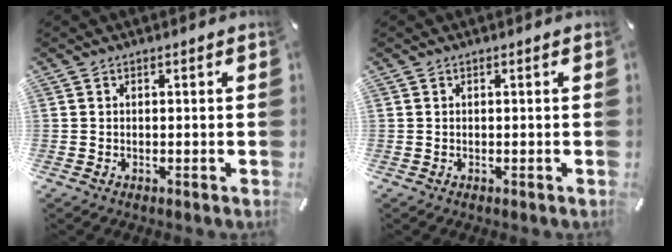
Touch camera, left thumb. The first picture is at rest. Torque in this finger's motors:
{"motor_torque": [-0.03, -0.01, 0.04, -0.05, 0.00]}